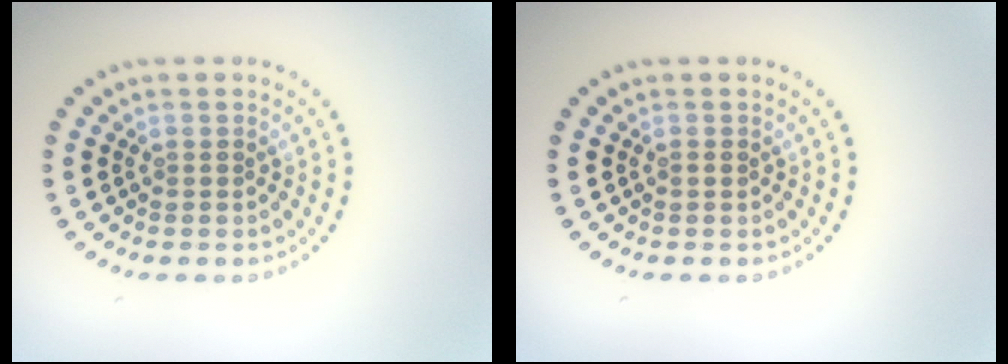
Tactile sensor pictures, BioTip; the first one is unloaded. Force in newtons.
{"total": 0.6, "press": 0.6, "slide": 0.1}